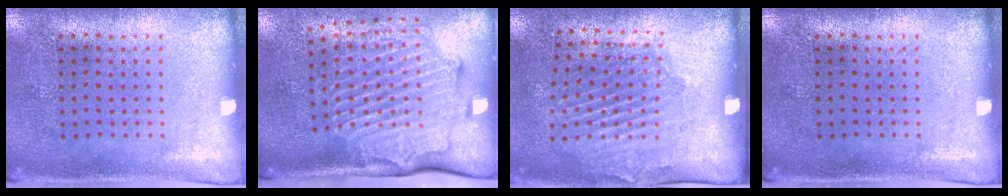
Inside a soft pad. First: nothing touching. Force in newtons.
{"total": 2.8, "press": 2.2, "slide": 1.8}
{"total": 1.9, "press": 1.3, "slide": 1.4}
{"total": 0.0}